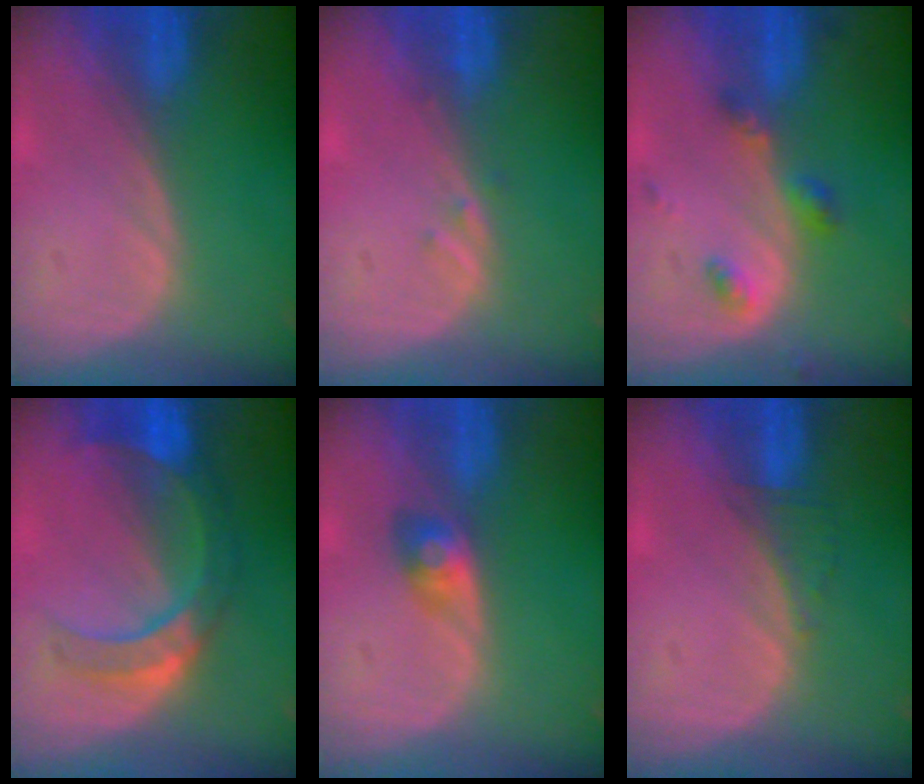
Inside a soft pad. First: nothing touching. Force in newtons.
{"total": 1.0, "press": 0.9, "slide": 0.5}
{"total": 3.7, "press": 3.7, "slide": 0.4}
{"total": 7.1, "press": 7.0, "slide": 0.9}
{"total": 2.9, "press": 2.6, "slide": 1.1}
{"total": 1.7, "press": 1.6, "slide": 0.7}